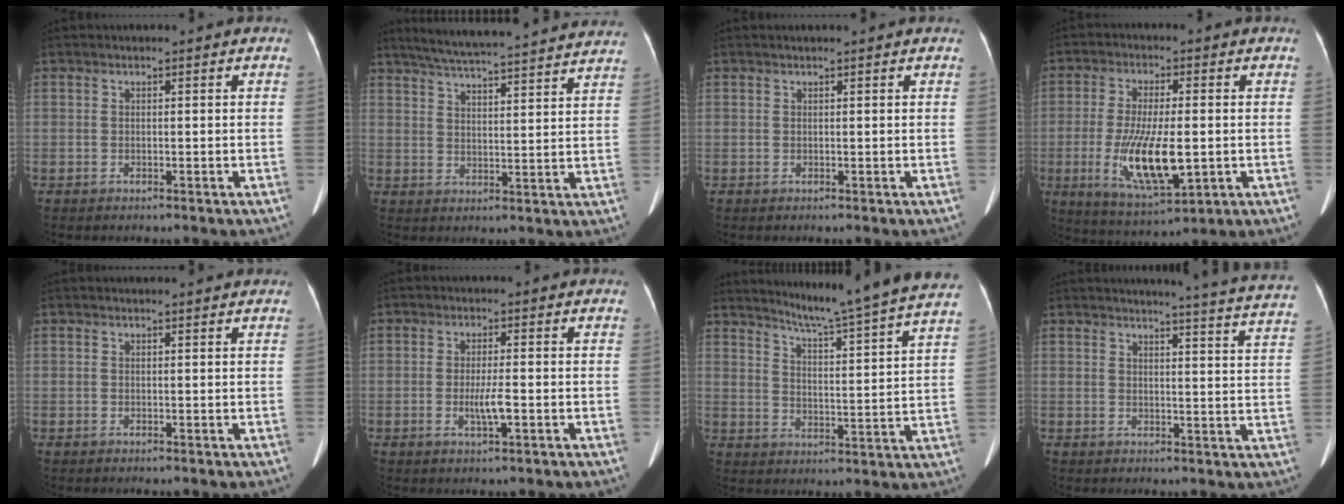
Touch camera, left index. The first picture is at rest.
{"total": 25.0, "force": [23.0, 1.3, 9.7], "torque": [-0.158, -0.008, 0.295]}
{"total": 2.3, "force": [2.1, 0.0, 1.0], "torque": [-0.013, 0.019, 0.026]}
{"total": 11.6, "force": [-2.0, 3.1, 11.0], "torque": [-0.216, -0.023, -0.024]}
{"total": 2.7, "force": [2.6, 0.0, 0.7], "torque": [-0.010, 0.016, 0.030]}
{"total": 3.0, "force": [-0.8, 0.2, 2.9], "torque": [-0.059, -0.005, -0.012]}
{"total": 20.5, "force": [18.5, -2.1, 8.7], "torque": [-0.138, -0.067, 0.235]}
{"total": 16.8, "force": [16.0, -1.2, 4.8], "torque": [-0.065, -0.093, 0.164]}